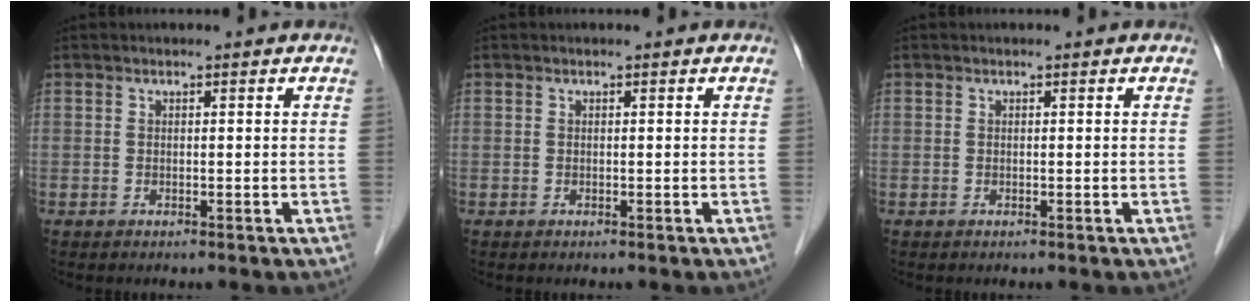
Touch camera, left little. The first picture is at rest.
{"total": 0.0}
{"total": 0.0}